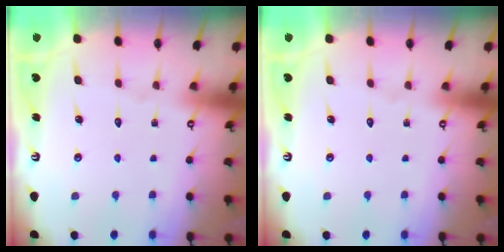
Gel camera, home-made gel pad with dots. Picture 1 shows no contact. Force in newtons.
{"total": 0.0}